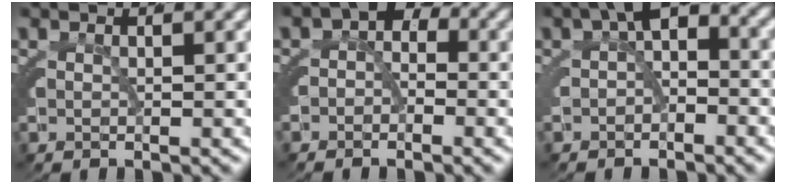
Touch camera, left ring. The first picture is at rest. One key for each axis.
{"total": 2.0, "fx": -0.8, "fy": 1.4, "fz": 1.2, "tx": -0.004, "ty": -0.010, "tz": -0.016}
{"total": 2.5, "fx": 0.0, "fy": 0.9, "fz": 2.4, "tx": -0.019, "ty": -0.001, "tz": -0.001}